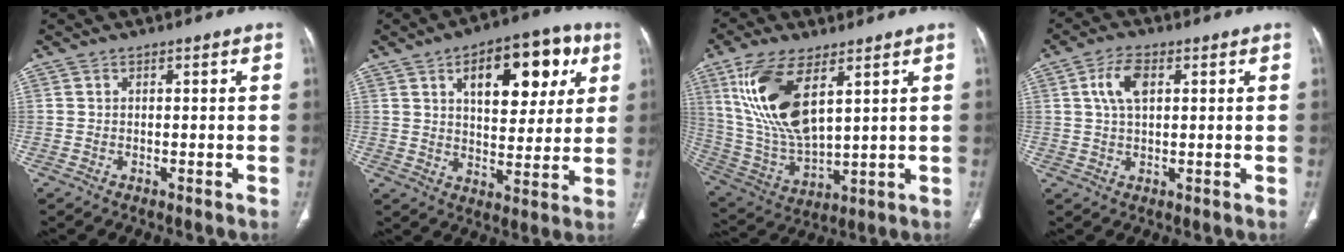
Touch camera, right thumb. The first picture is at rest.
{"total": 17.5, "force": [6.8, 9.0, 13.4], "torque": [-0.134, -0.006, 0.097]}
{"total": 17.0, "force": [7.1, 7.3, 13.6], "torque": [-0.272, -0.028, 0.151]}
{"total": 5.9, "force": [1.7, 3.1, 4.7], "torque": [-0.093, 0.005, 0.033]}